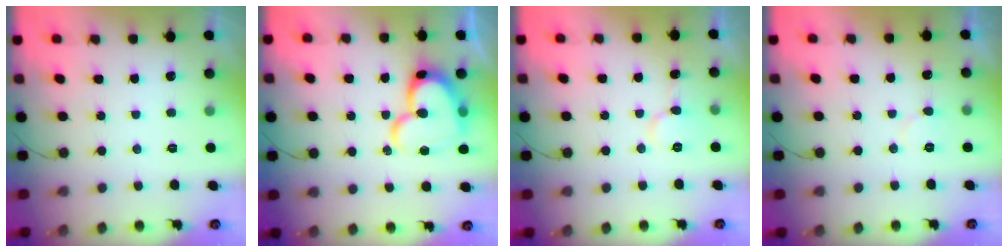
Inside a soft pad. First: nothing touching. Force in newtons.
{"total": 18.4, "press": 18.3, "slide": 1.9}
{"total": 6.1, "press": 6.1, "slide": 0.6}
{"total": 4.3, "press": 4.3, "slide": 0.4}